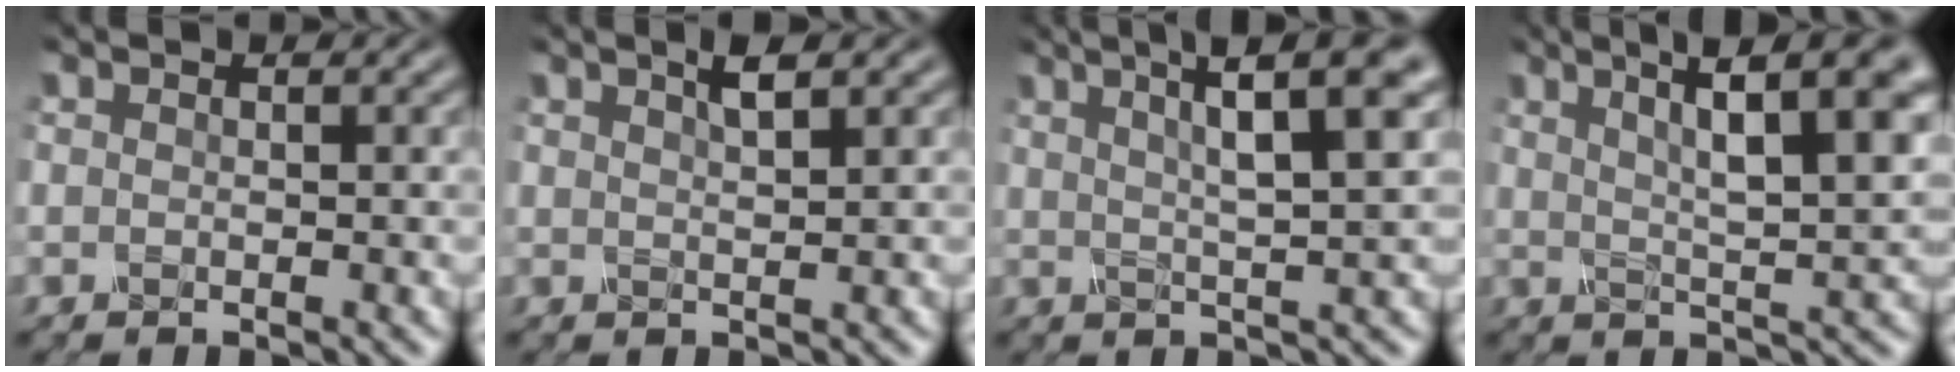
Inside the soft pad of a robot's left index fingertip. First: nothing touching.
{"total": 1.9, "force": [1.0, 0.4, 1.6], "torque": [-0.021, 0.005, 0.016]}
{"total": 8.0, "force": [3.7, 1.5, 6.9], "torque": [-0.089, 0.024, 0.054]}
{"total": 9.5, "force": [4.2, 2.2, 8.3], "torque": [-0.113, 0.024, 0.066]}